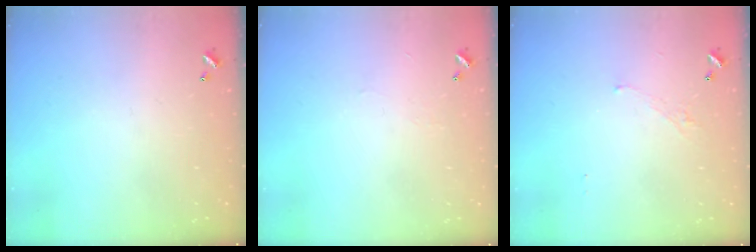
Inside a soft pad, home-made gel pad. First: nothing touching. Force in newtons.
{"total": 2.3, "press": 2.3, "slide": 0.4}
{"total": 3.5, "press": 3.5, "slide": 0.3}